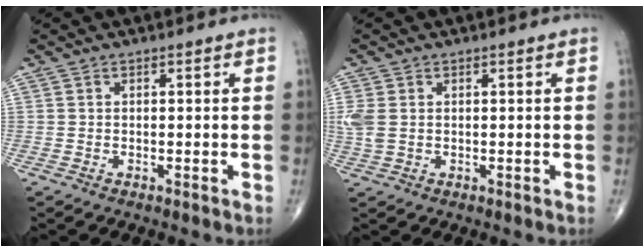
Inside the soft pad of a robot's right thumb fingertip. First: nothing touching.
{"total": 3.8, "force": [0.4, 2.6, 2.7], "torque": [-0.087, 0.004, 0.011]}